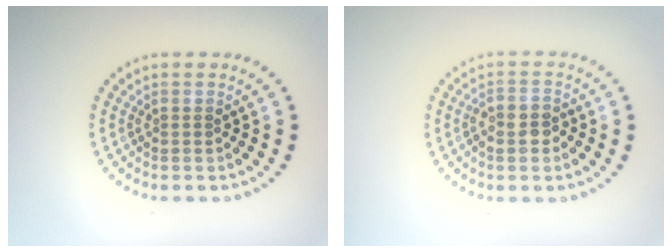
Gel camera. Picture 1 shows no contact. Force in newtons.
{"total": 2.2, "press": 2.0, "slide": 0.9}